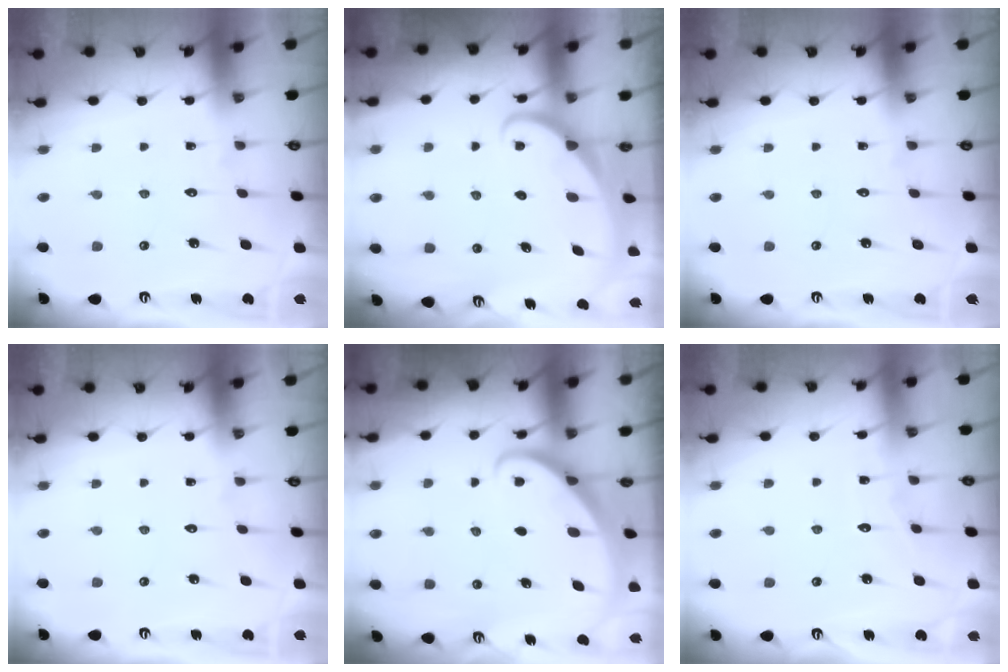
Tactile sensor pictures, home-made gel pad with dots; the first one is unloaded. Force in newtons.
{"total": 1.8, "press": 1.8, "slide": 0.1}
{"total": 0.0}
{"total": 0.0}
{"total": 2.4, "press": 2.3, "slide": 0.3}
{"total": 3.8, "press": 3.8, "slide": 0.5}